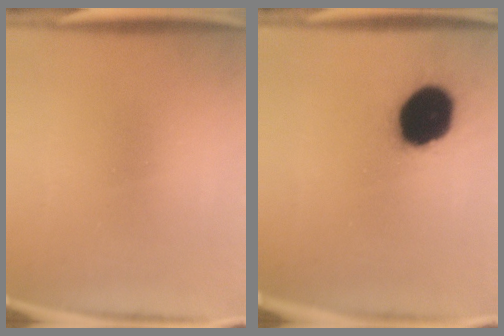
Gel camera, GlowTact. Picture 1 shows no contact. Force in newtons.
{"total": 19.3}